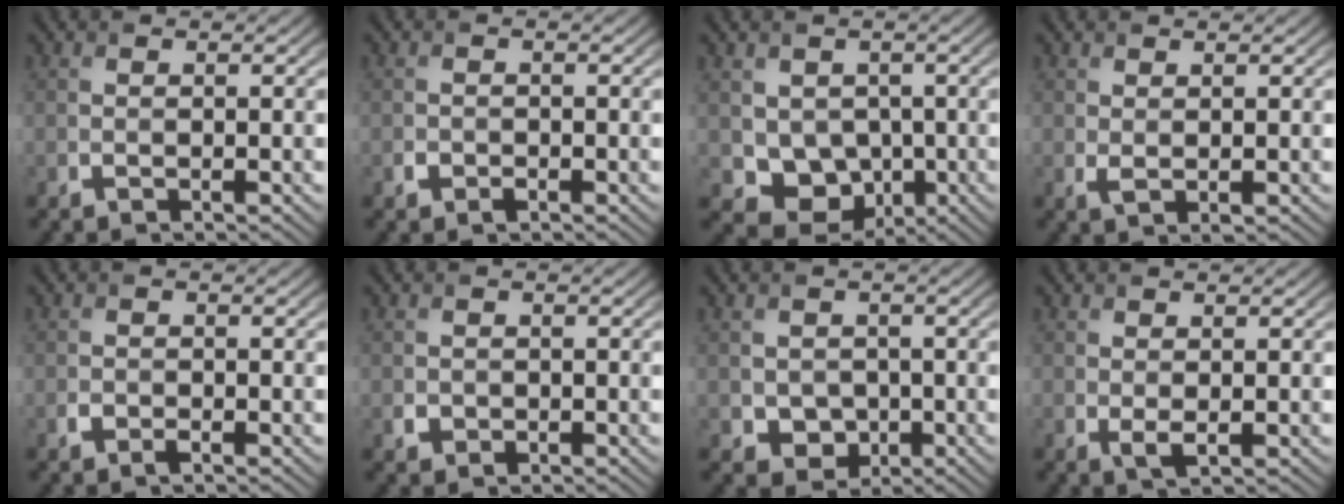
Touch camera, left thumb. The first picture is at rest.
{"total": 1.1, "force": [-0.6, 0.8, 0.4], "torque": [-0.007, -0.003, -0.012]}
{"total": 6.3, "force": [0.0, 5.4, 3.2], "torque": [-0.074, -0.030, 0.004]}
{"total": 1.3, "force": [0.4, 0.5, 1.1], "torque": [-0.029, -0.004, 0.012]}
{"total": 1.3, "force": [-0.7, 0.8, 0.7], "torque": [-0.015, -0.003, -0.014]}
{"total": 1.2, "force": [-0.4, 1.1, 0.3], "torque": [-0.003, -0.007, -0.008]}
{"total": 3.3, "force": [-0.4, 3.0, 1.3], "torque": [-0.033, -0.014, -0.009]}
{"total": 1.4, "force": [0.1, 0.6, 1.2], "torque": [-0.029, -0.004, 0.006]}